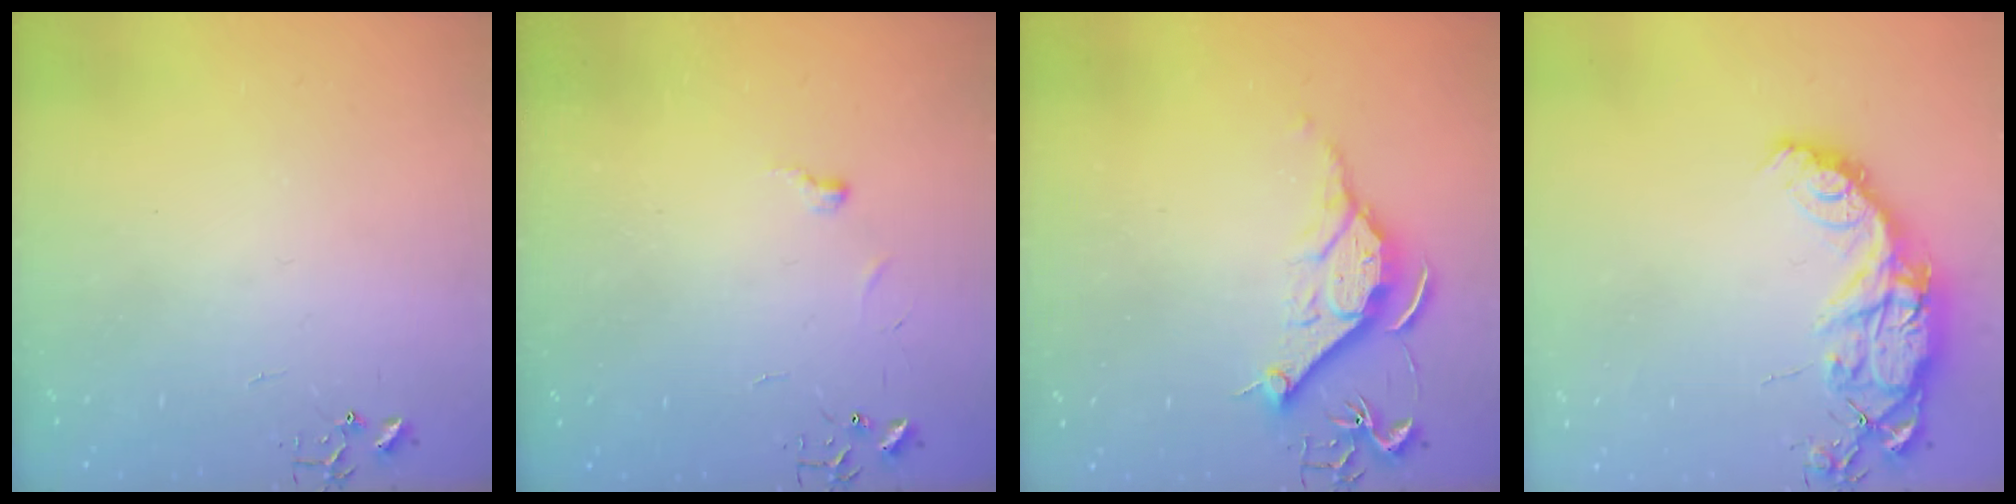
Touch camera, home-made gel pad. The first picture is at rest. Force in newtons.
{"total": 3.8, "press": 3.8, "slide": 0.5}
{"total": 11.4, "press": 11.4, "slide": 0.8}
{"total": 16.6, "press": 16.5, "slide": 1.3}